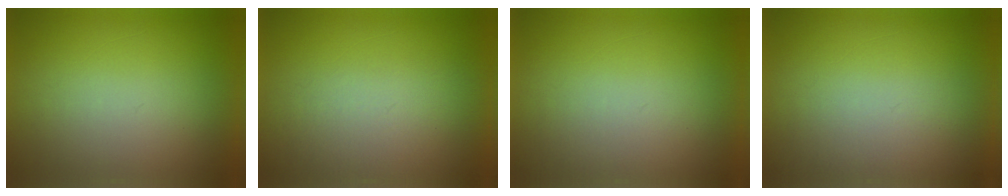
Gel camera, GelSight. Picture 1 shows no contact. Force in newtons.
{"total": 5.2}
{"total": 1.2}
{"total": 2.0}